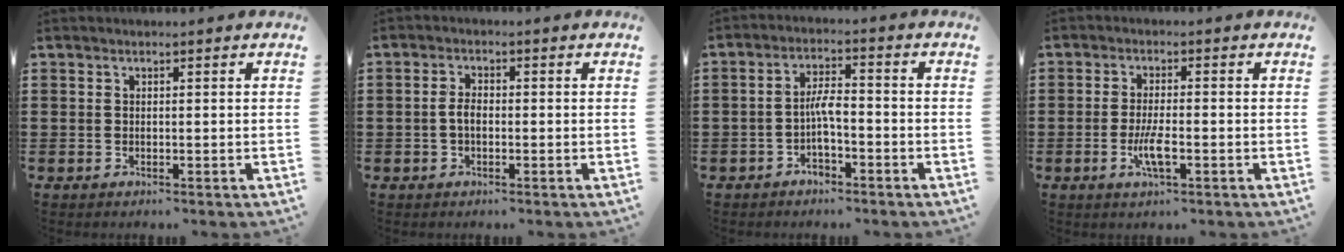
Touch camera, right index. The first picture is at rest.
{"total": 2.6, "force": [-0.4, 1.3, 2.2], "torque": [-0.049, 0.000, -0.011]}
{"total": 4.3, "force": [-1.7, 1.8, 3.5], "torque": [-0.070, 0.009, -0.035]}
{"total": 4.4, "force": [-1.4, 0.9, 4.1], "torque": [-0.089, -0.006, -0.031]}